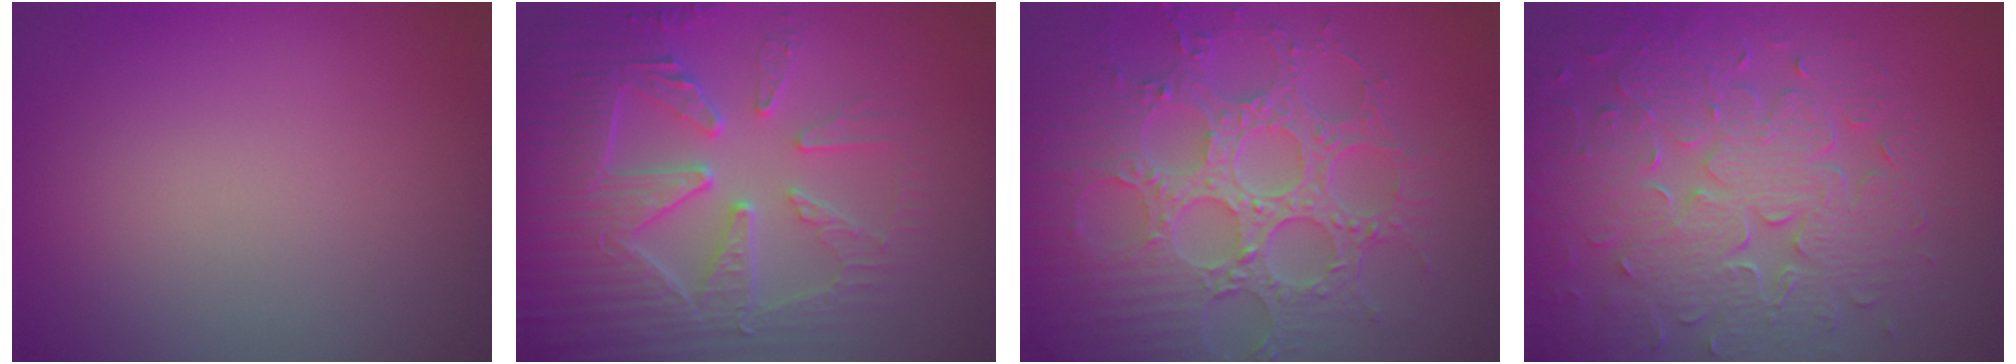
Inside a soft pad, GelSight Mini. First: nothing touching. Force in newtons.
{"total": 8.0, "press": 6.3, "slide": 4.9}
{"total": 8.8, "press": 6.6, "slide": 5.9}
{"total": 8.9, "press": 6.5, "slide": 6.1}